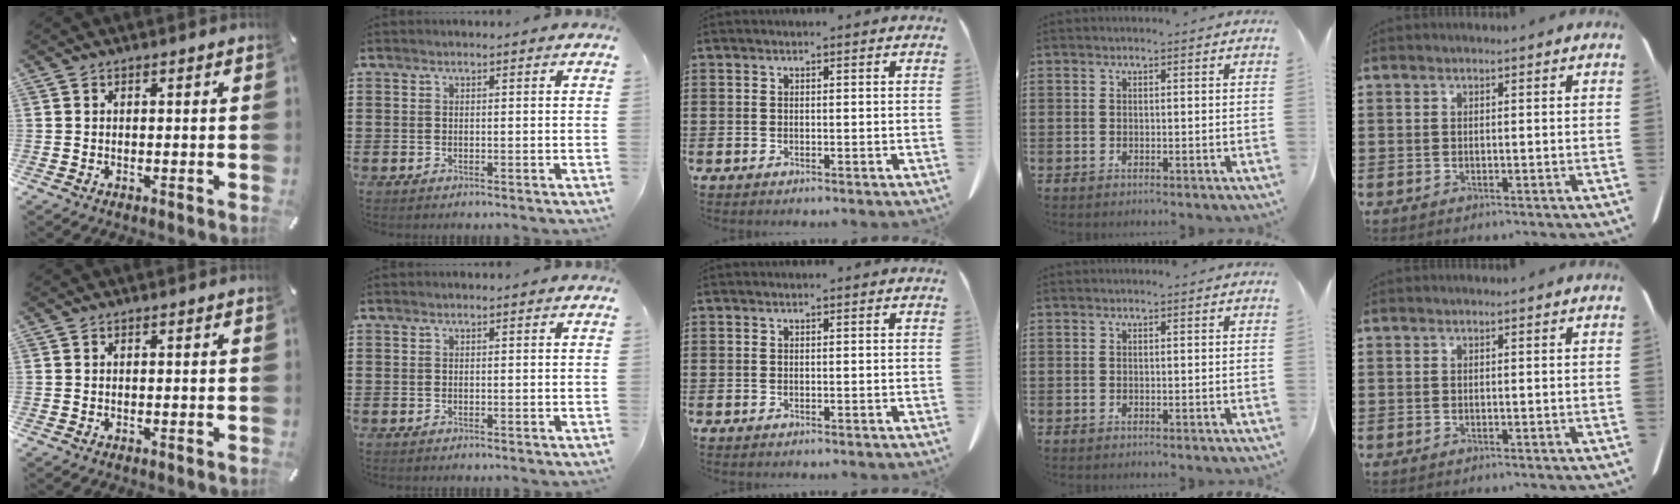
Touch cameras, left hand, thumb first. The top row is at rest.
{}